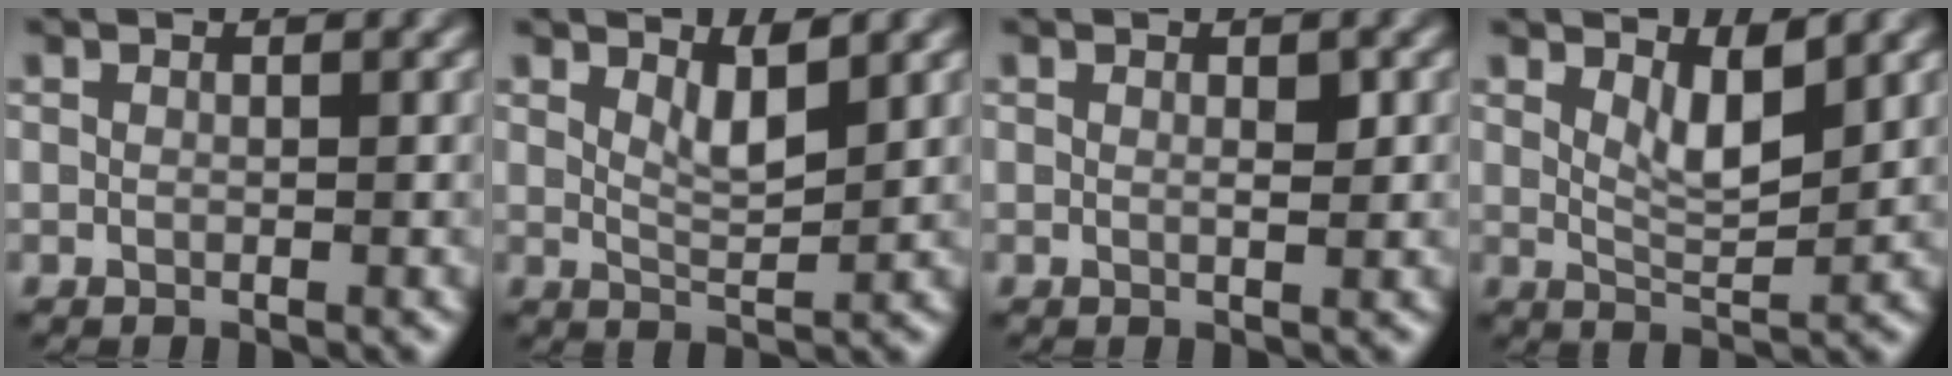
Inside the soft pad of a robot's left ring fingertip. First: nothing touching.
{"total": 2.4, "force": [1.5, 0.5, 1.9], "torque": [-0.033, -0.009, 0.030]}
{"total": 1.1, "force": [0.3, 0.2, 1.1], "torque": [-0.016, -0.002, 0.003]}
{"total": 3.1, "force": [1.7, 0.8, 2.4], "torque": [-0.044, -0.010, 0.034]}